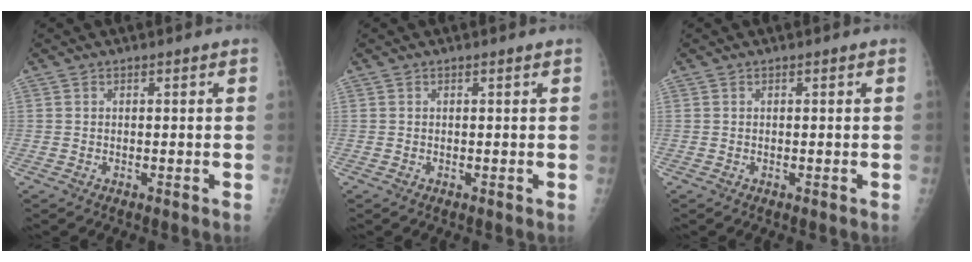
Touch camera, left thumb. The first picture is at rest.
{"total": 0.0}
{"total": 0.0}